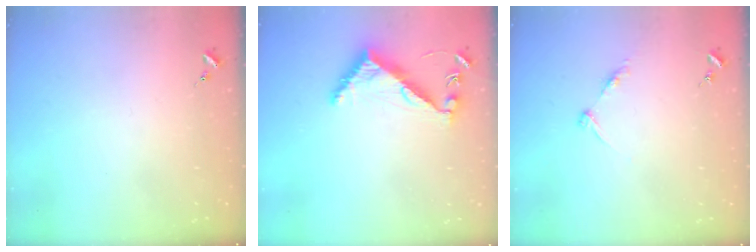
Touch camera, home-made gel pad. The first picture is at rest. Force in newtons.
{"total": 7.5, "press": 7.4, "slide": 0.6}
{"total": 6.2, "press": 6.2, "slide": 0.7}